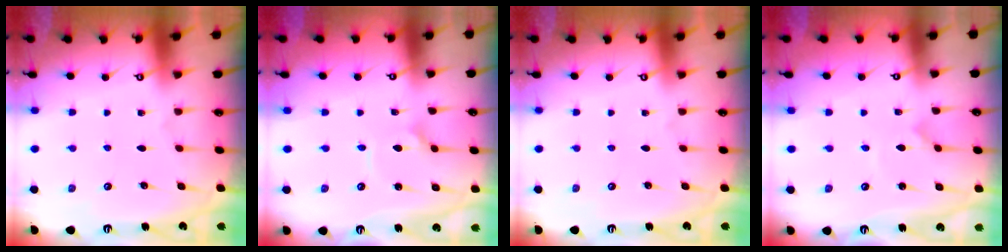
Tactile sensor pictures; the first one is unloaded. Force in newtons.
{"total": 2.7, "press": 2.7, "slide": 0.2}
{"total": 0.0}
{"total": 0.8, "press": 0.8, "slide": 0.1}